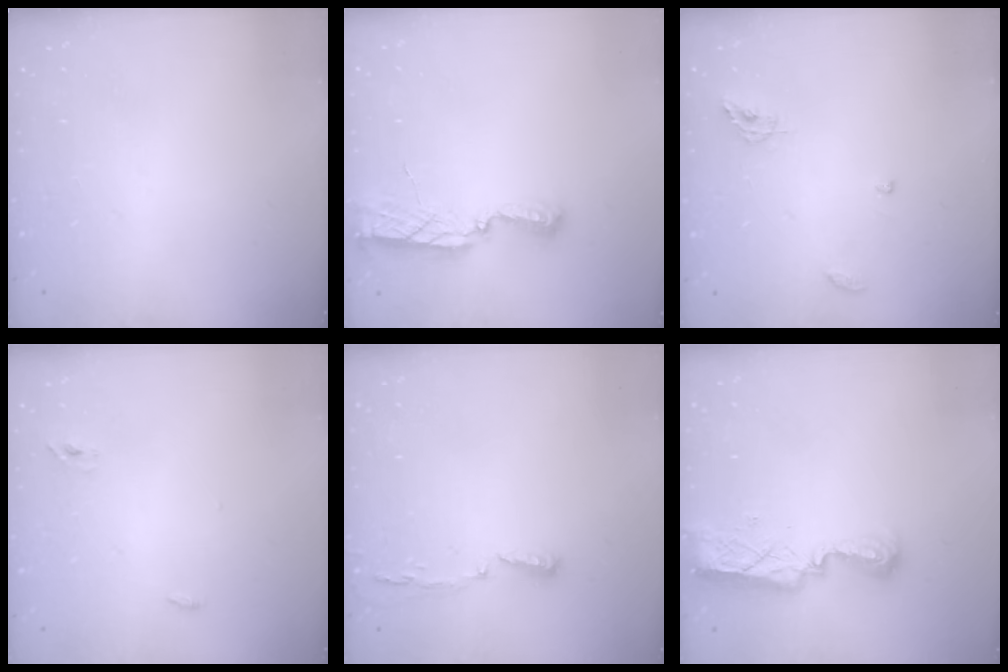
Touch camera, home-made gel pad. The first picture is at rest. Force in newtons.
{"total": 8.1, "press": 8.0, "slide": 0.5}
{"total": 6.4, "press": 6.4, "slide": 0.1}
{"total": 2.9, "press": 2.7, "slide": 1.0}
{"total": 4.1, "press": 4.0, "slide": 1.1}
{"total": 8.2, "press": 8.2, "slide": 0.4}